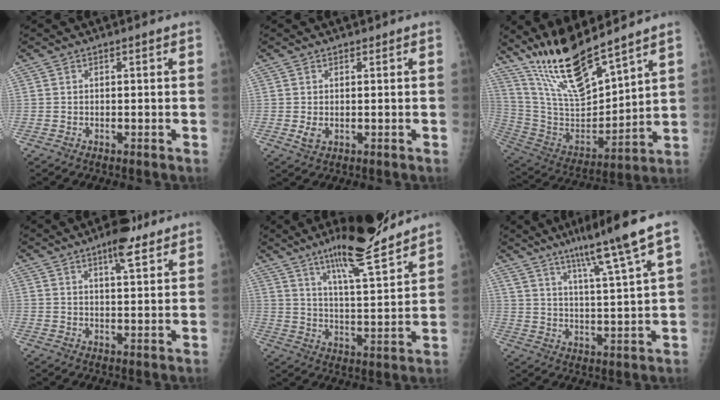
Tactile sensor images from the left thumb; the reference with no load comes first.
{"total": 2.3, "force": [0.0, 1.8, 1.5], "torque": [-0.025, -0.004, 0.002]}
{"total": 17.9, "force": [14.5, 3.8, 9.9], "torque": [-0.158, -0.082, 0.289]}
{"total": 6.4, "force": [4.2, 1.9, 4.4], "torque": [-0.056, -0.022, 0.060]}
{"total": 15.6, "force": [11.9, 2.2, 9.9], "torque": [-0.142, -0.073, 0.196]}
{"total": 11.6, "force": [7.7, -0.2, 8.7], "torque": [-0.141, -0.037, 0.127]}